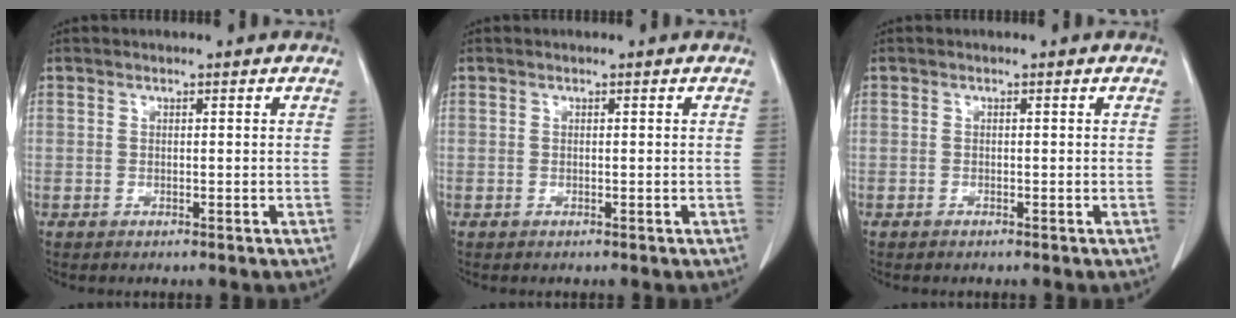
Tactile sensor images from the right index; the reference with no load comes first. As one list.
[{"total": 0.0}, {"total": 0.0}]